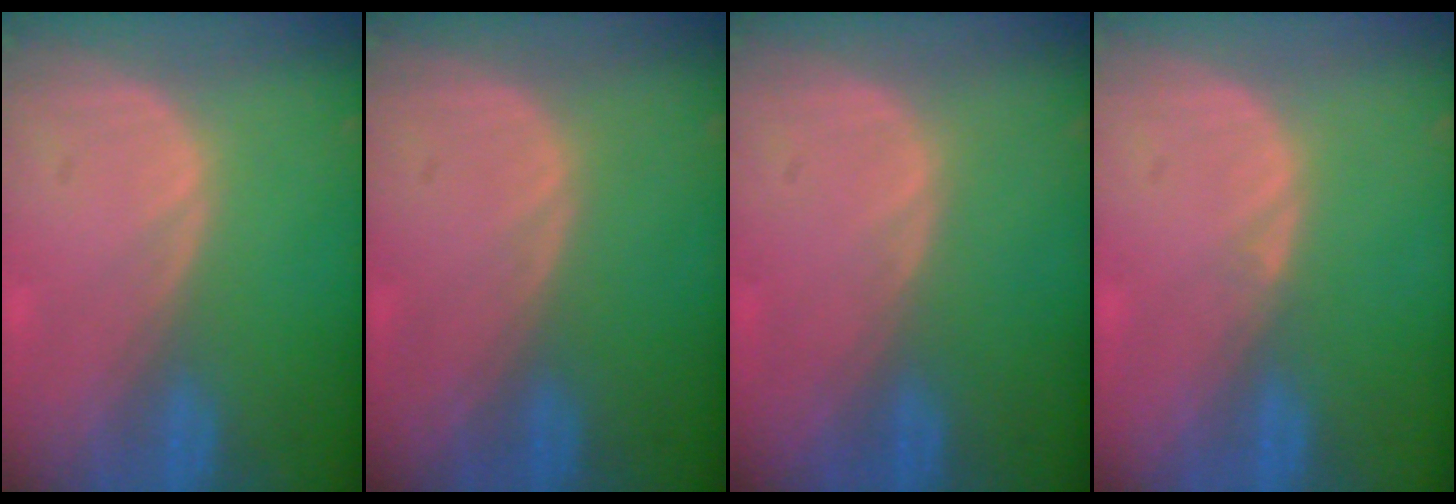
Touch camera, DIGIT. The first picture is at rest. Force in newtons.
{"total": 0.0}
{"total": 0.5, "press": 0.0, "slide": 0.5}
{"total": 0.6, "press": 0.4, "slide": 0.5}